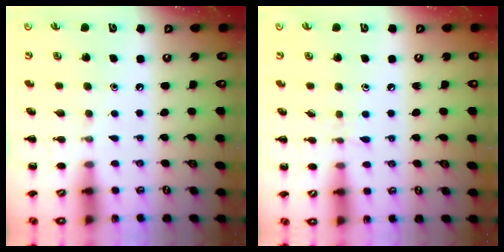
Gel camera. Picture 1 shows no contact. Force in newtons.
{"total": 3.9, "press": 3.6, "slide": 1.5}